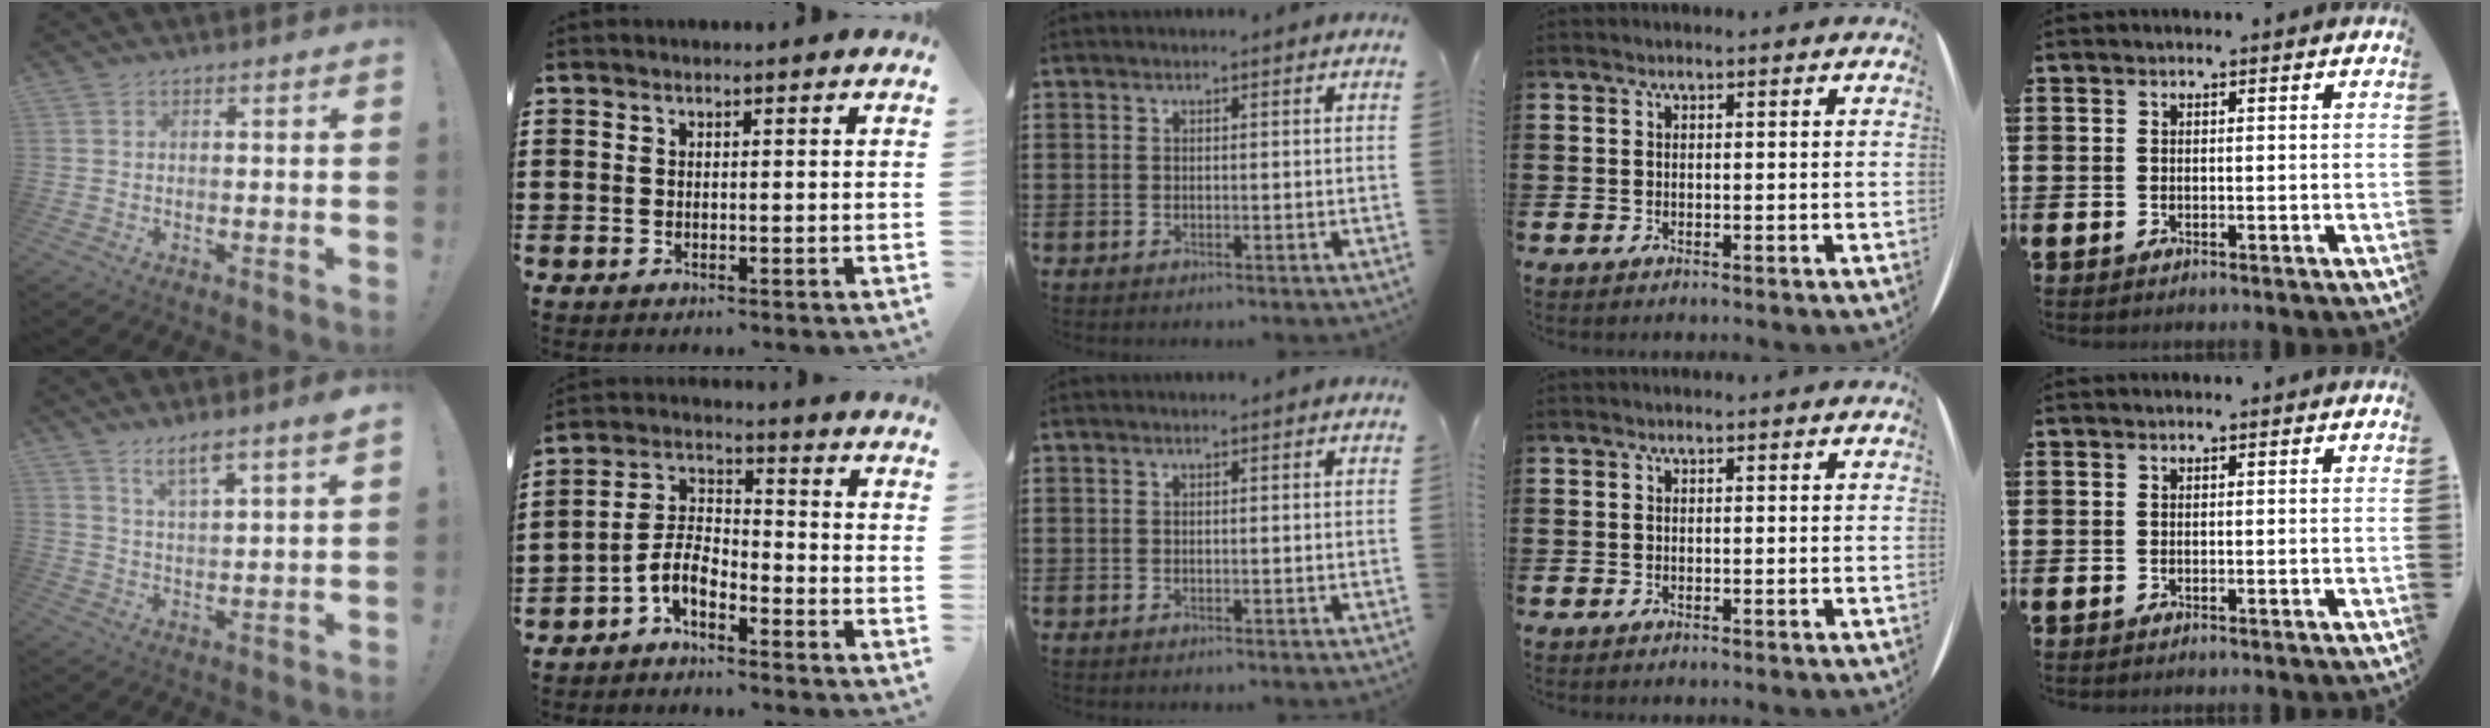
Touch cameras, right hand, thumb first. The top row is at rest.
{"thumb": {"total": 6.2, "force": [5.1, 0.5, 3.5], "torque": [-0.057, -0.032, 0.086]}, "index": {"total": 5.4, "force": [-3.6, 2.4, 3.3], "torque": [-0.091, 0.003, -0.078]}}